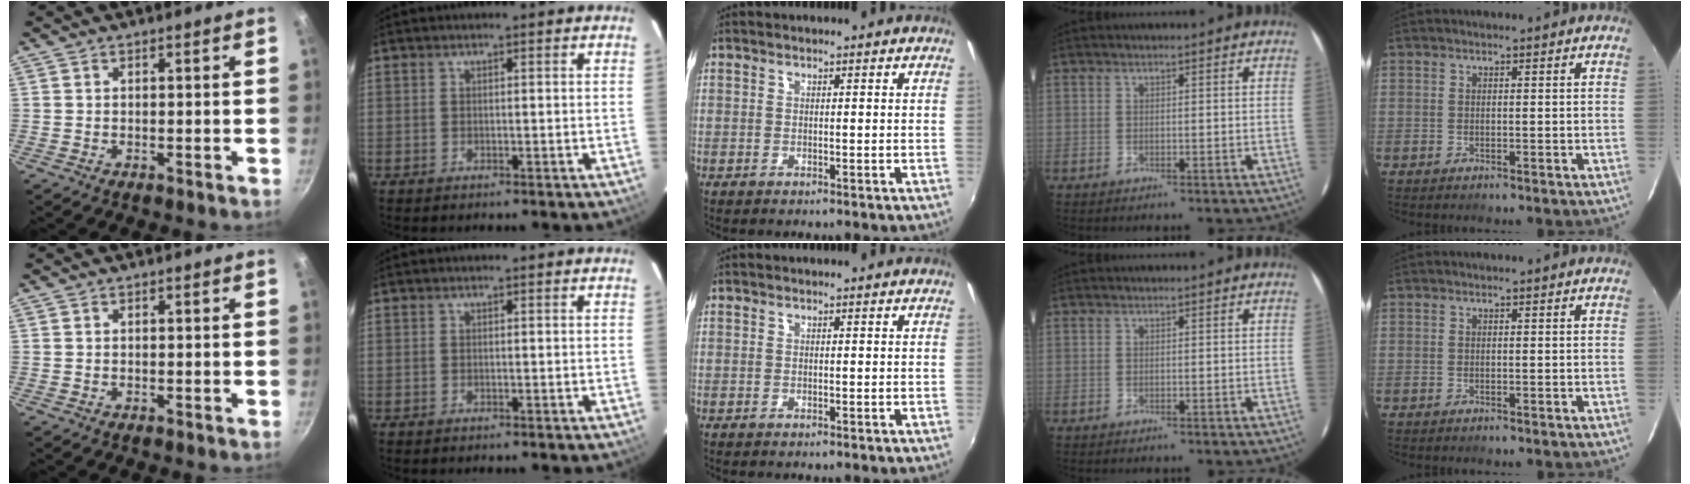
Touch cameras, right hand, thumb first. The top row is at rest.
{}